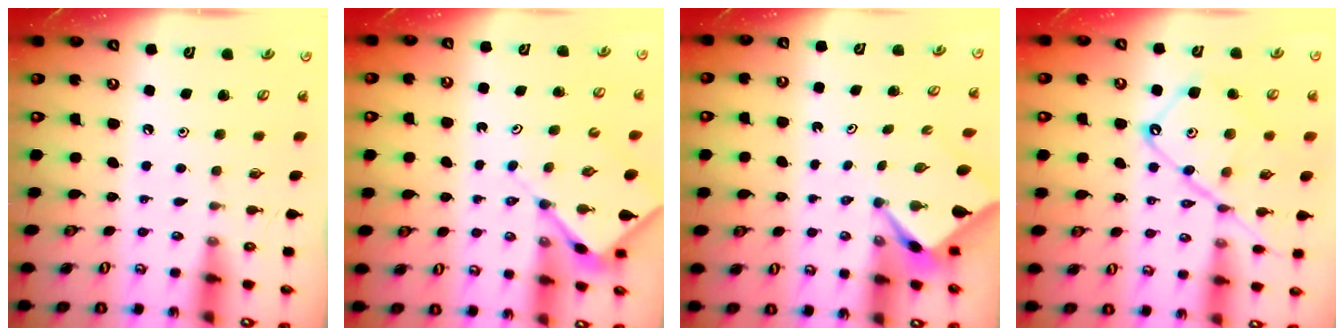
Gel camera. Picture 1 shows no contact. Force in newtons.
{"total": 7.1, "press": 7.1, "slide": 0.6}
{"total": 3.3, "press": 3.3, "slide": 0.2}
{"total": 15.7, "press": 15.6, "slide": 1.4}